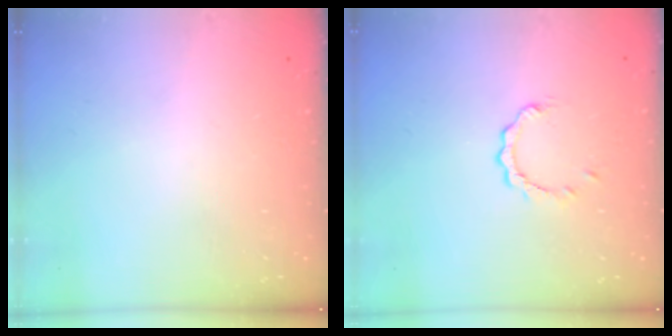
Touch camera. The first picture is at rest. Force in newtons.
{"total": 2.6, "press": 2.5, "slide": 0.3}